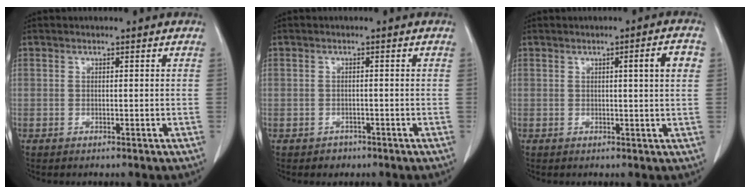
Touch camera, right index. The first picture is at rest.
{"total": 1.6, "force": [-1.0, 1.2, -0.1], "torque": [-0.001, 0.005, -0.016]}
{"total": 4.1, "force": [1.0, -0.2, 4.0], "torque": [-0.053, 0.003, 0.013]}